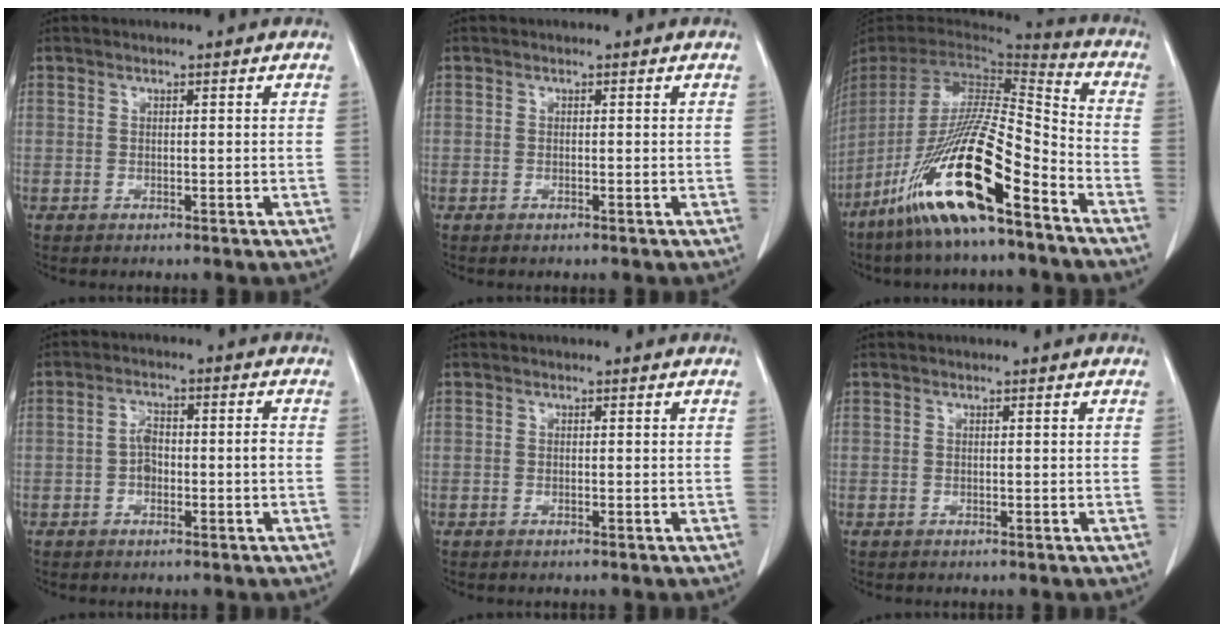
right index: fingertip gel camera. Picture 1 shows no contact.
{"total": 0.0}
{"total": 20.6, "force": [-12.2, 1.9, 16.5], "torque": [-0.337, -0.045, -0.235]}
{"total": 3.9, "force": [-1.0, 1.6, 3.4], "torque": [-0.066, 0.015, -0.016]}
{"total": 0.0}
{"total": 0.0}